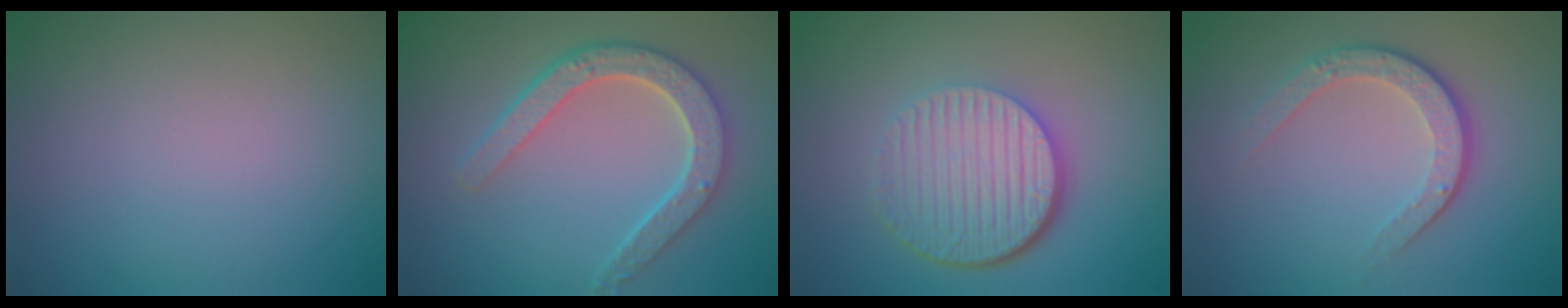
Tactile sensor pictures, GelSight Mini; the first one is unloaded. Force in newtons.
{"total": 4.8, "press": 3.7, "slide": 3.0}
{"total": 6.6, "press": 4.4, "slide": 5.0}
{"total": 3.6, "press": 2.7, "slide": 2.5}